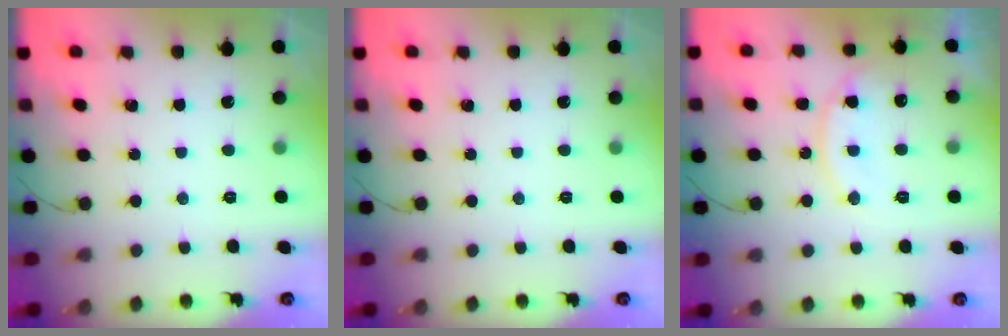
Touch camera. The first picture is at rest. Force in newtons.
{"total": 0.0}
{"total": 13.6, "press": 13.5, "slide": 1.0}